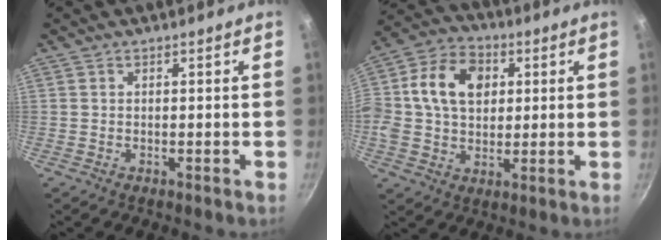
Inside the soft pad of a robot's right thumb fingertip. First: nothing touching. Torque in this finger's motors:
{"motor_torque": [1.97, 2.15, 1.05, -0.11, 0.19]}